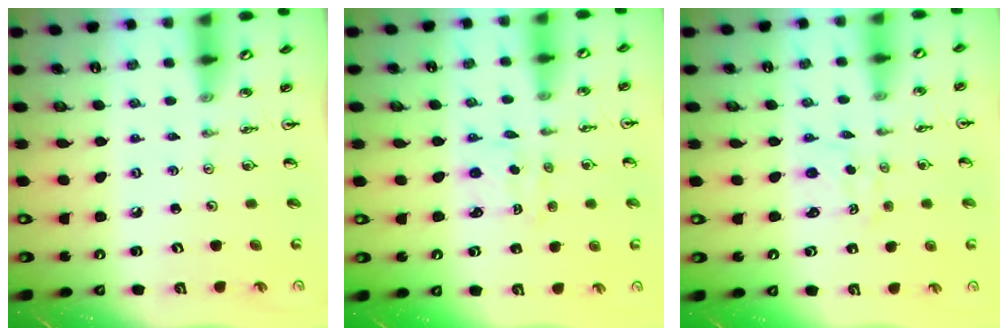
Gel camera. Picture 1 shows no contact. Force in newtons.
{"total": 2.8, "press": 2.8, "slide": 0.4}
{"total": 0.9, "press": 0.7, "slide": 0.5}